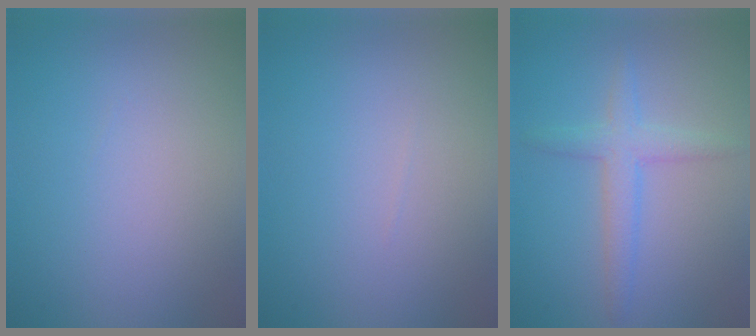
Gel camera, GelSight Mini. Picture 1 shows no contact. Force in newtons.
{"total": 0.0}
{"total": 2.7, "press": 2.7, "slide": 0.2}